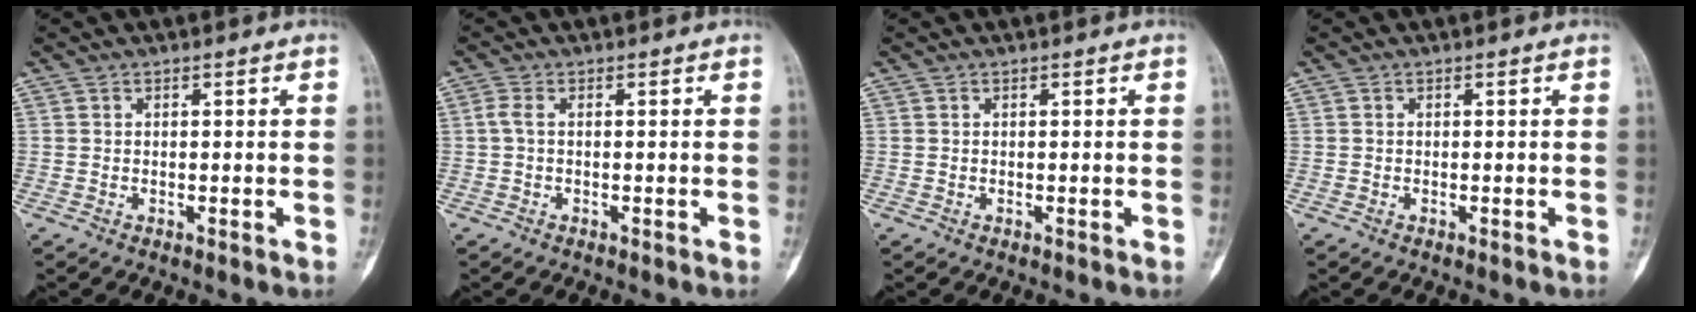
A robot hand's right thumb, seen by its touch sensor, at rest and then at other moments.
{"total": 1.7, "force": [0.0, 0.7, 1.5], "torque": [-0.040, 0.001, -0.003]}
{"total": 0.0}
{"total": 0.0}